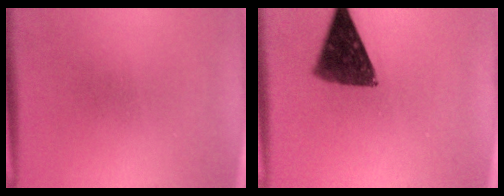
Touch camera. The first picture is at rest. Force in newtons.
{"total": 10.4}